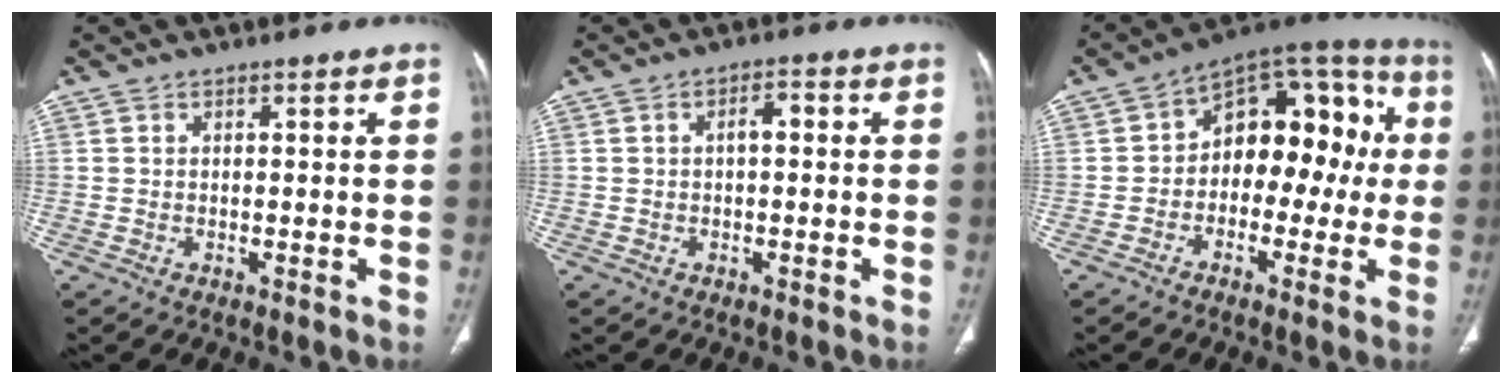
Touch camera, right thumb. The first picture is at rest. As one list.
[{"total": 1.4, "force": [0.3, 0.8, 1.1], "torque": [-0.016, 0.005, 0.004]}, {"total": 16.1, "force": [-0.1, 10.3, 12.4], "torque": [-0.106, 0.057, -0.018]}]